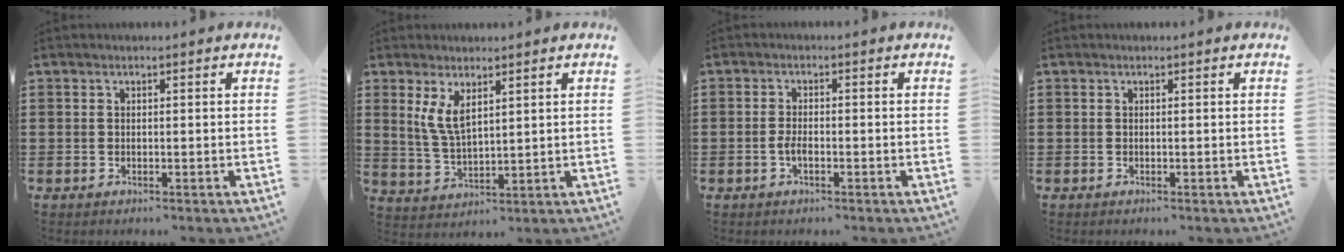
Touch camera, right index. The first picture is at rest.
{"total": 5.1, "force": [2.3, 2.1, 4.1], "torque": [-0.101, -0.003, 0.037]}
{"total": 2.1, "force": [-0.8, 0.6, 1.8], "torque": [-0.040, -0.003, -0.018]}
{"total": 0.0}